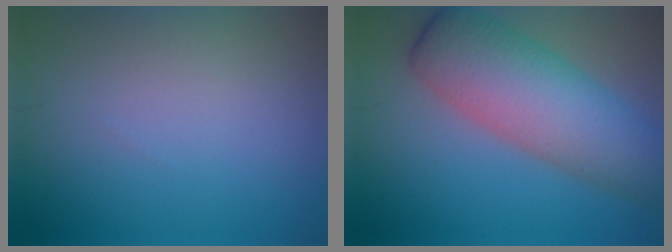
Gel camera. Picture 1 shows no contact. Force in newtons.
{"total": 8.9, "press": 8.9, "slide": 0.4}